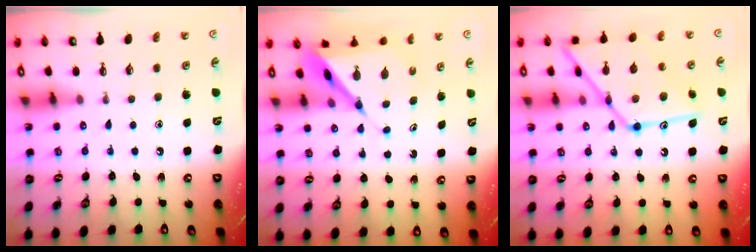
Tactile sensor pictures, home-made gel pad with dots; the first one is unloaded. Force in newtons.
{"total": 7.4, "press": 7.4, "slide": 0.6}
{"total": 19.8, "press": 19.8, "slide": 1.7}